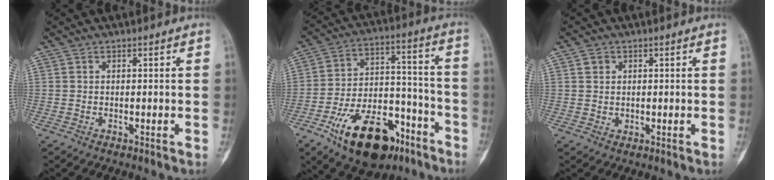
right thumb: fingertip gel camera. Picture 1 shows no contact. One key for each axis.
{"total": 21.2, "fx": -12.4, "fy": 11.0, "fz": 13.3, "tx": -0.203, "ty": 0.082, "tz": -0.200}
{"total": 2.0, "fx": 0.7, "fy": 1.8, "fz": 0.6, "tx": -0.002, "ty": -0.003, "tz": 0.013}